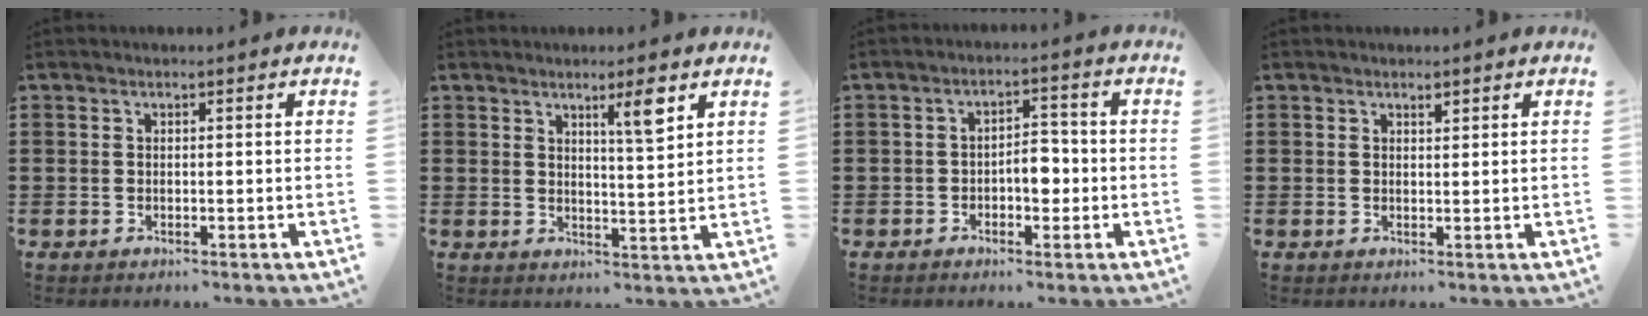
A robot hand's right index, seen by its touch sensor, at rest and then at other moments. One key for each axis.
{"total": 5.1, "fx": 3.1, "fy": 0.4, "fz": 4.0, "tx": -0.061, "ty": -0.006, "tz": 0.045}
{"total": 4.3, "fx": -1.1, "fy": 2.3, "fz": 3.4, "tx": -0.055, "ty": 0.004, "tz": -0.023}
{"total": 1.0, "fx": 0.8, "fy": 0.4, "fz": 0.3, "tx": -0.007, "ty": 0.001, "tz": 0.016}